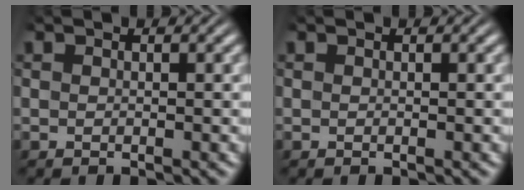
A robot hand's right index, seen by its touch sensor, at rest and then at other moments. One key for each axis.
{"total": 0.0}